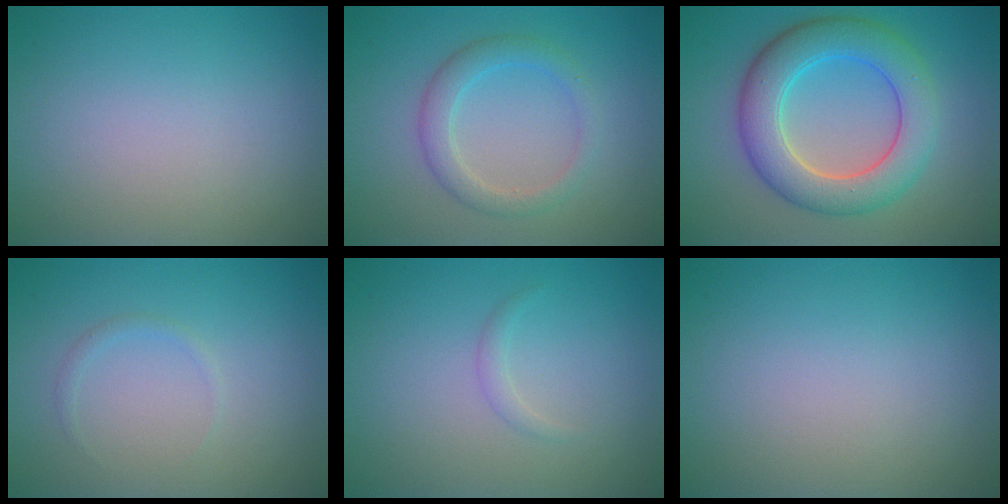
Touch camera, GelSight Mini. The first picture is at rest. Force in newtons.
{"total": 2.7, "press": 2.7, "slide": 0.1}
{"total": 7.3, "press": 7.3, "slide": 0.5}
{"total": 0.7, "press": 0.7, "slide": 0.1}
{"total": 0.8, "press": 0.8, "slide": 0.0}
{"total": 0.0}